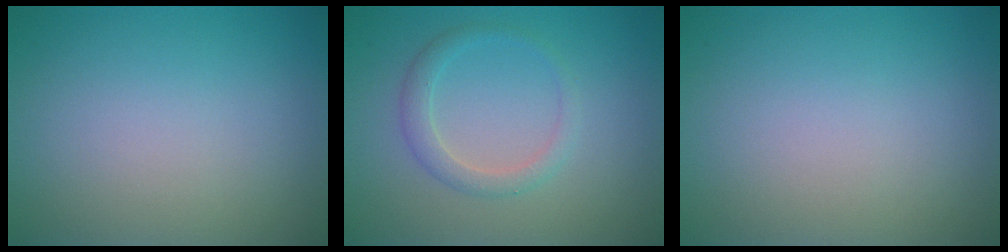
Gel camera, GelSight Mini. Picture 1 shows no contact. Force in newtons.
{"total": 1.9, "press": 1.9, "slide": 0.2}
{"total": 0.0}